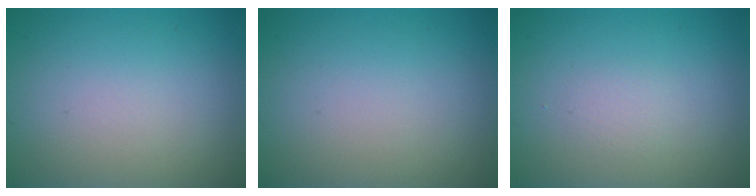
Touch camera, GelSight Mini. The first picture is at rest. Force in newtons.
{"total": 0.0}
{"total": 0.9, "press": 0.9, "slide": 0.1}